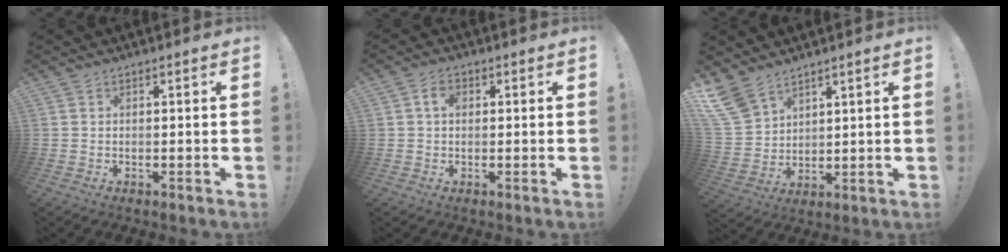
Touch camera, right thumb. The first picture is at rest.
{"total": 3.6, "force": [0.5, 2.5, 2.6], "torque": [-0.038, 0.005, 0.007]}
{"total": 10.0, "force": [7.6, 5.4, 3.7], "torque": [-0.083, -0.052, 0.151]}